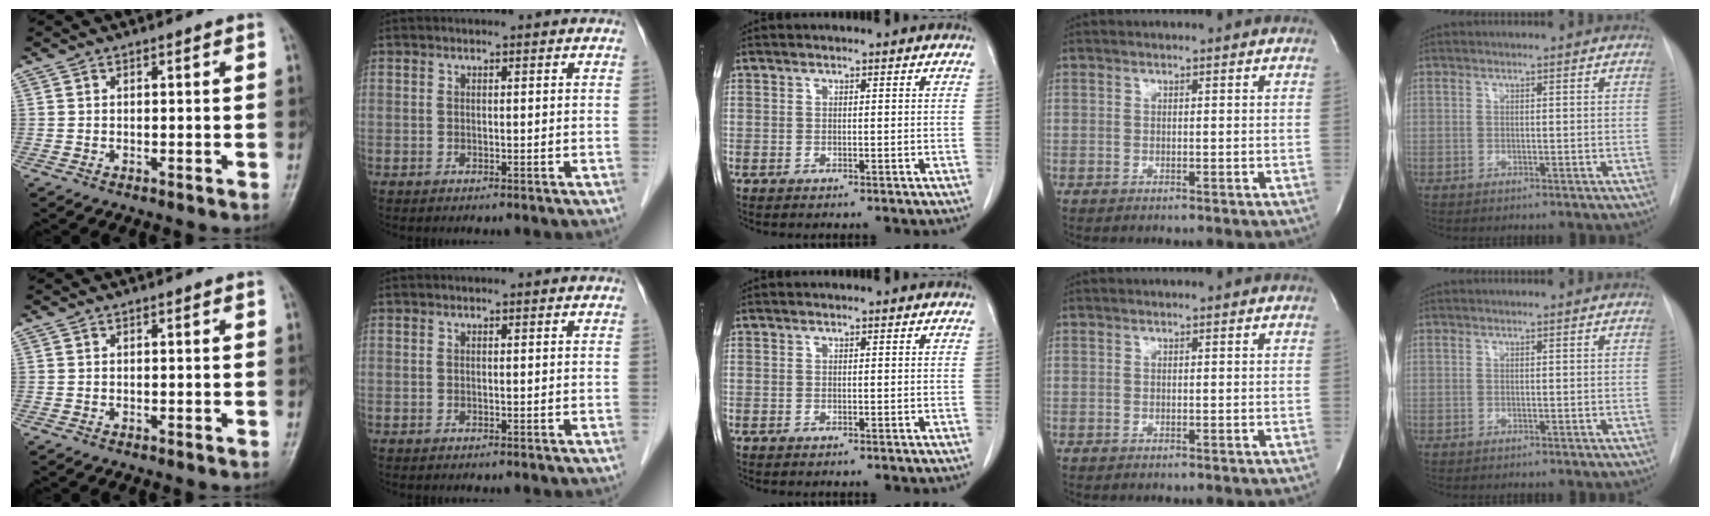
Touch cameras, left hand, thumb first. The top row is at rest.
{}